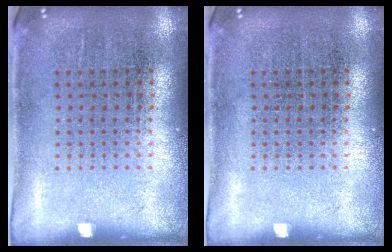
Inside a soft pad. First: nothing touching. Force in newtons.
{"total": 0.0}